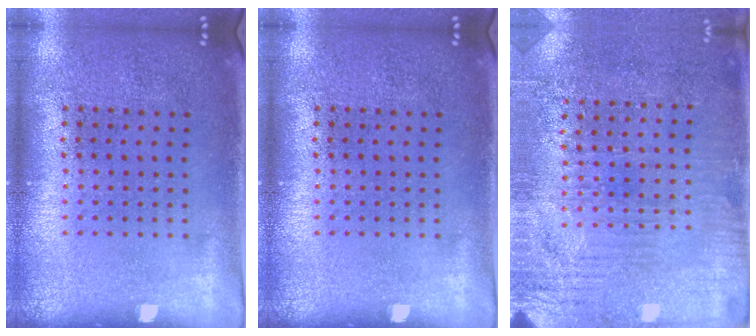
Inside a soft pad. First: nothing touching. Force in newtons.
{"total": 0.0}
{"total": 3.2, "press": 3.1, "slide": 0.8}